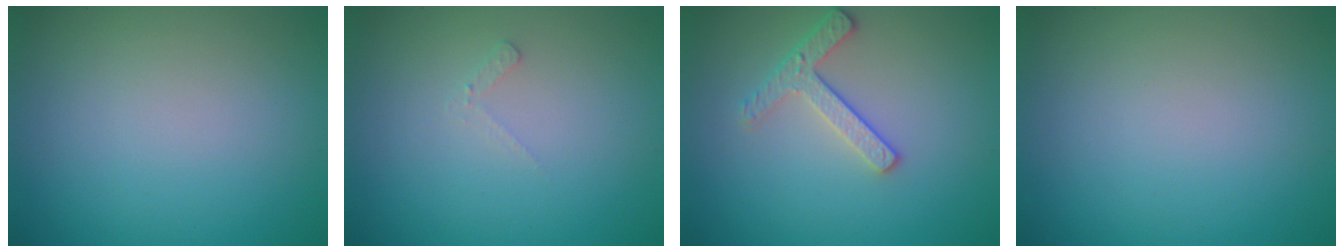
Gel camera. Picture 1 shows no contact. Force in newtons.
{"total": 0.8, "press": 0.8, "slide": 0.2}
{"total": 2.5, "press": 2.4, "slide": 0.7}
{"total": 0.0}